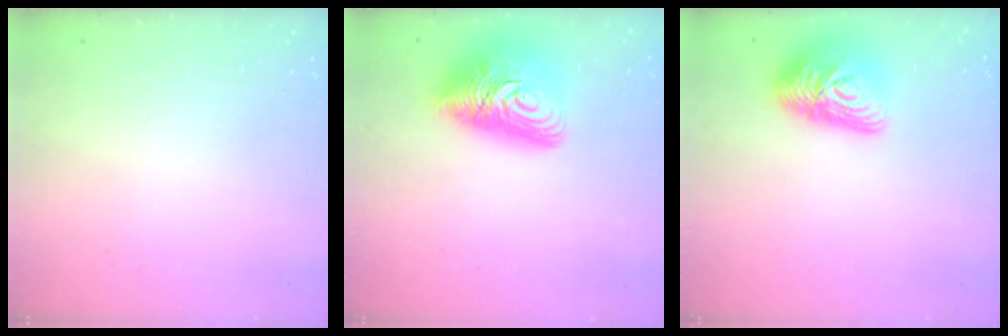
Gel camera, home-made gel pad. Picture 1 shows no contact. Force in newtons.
{"total": 17.9, "press": 17.8, "slide": 1.3}
{"total": 13.7, "press": 13.7, "slide": 0.9}